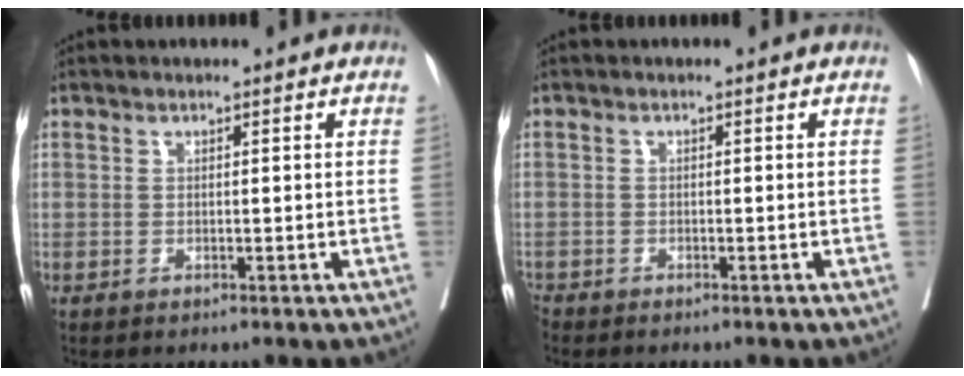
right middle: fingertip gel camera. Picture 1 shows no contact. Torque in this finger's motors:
{"motor_torque": [0.08, -0.15, 0.03, 0.01]}